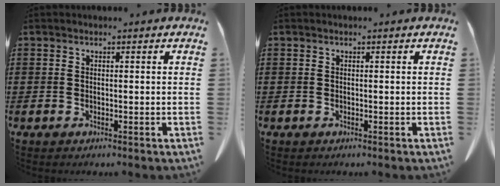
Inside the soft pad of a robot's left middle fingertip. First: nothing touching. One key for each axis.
{"total": 0.0}